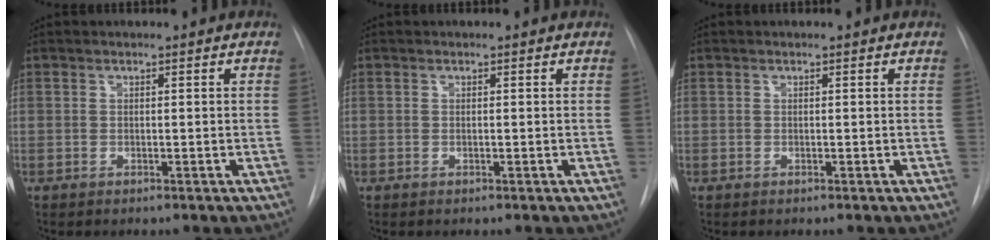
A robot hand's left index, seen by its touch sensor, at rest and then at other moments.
{"total": 0.0}
{"total": 0.0}